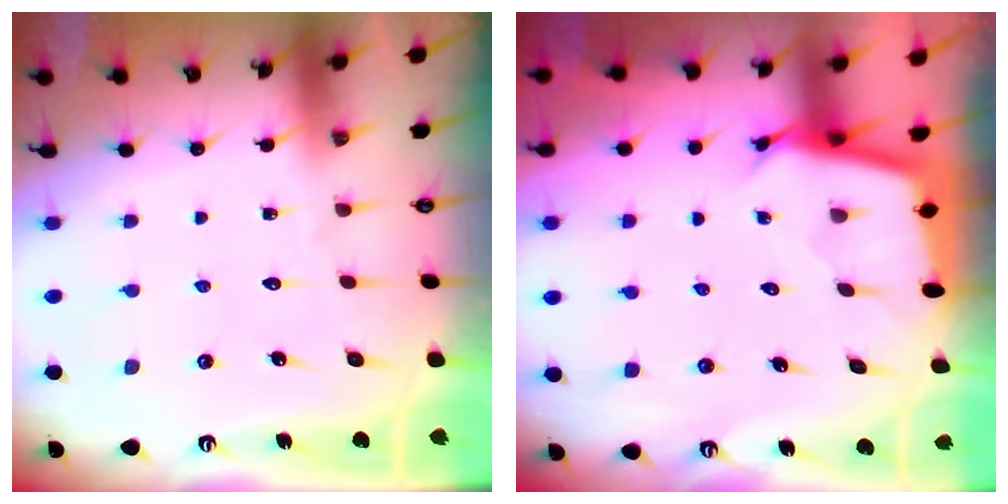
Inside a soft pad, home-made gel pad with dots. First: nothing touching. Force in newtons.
{"total": 2.5, "press": 2.5, "slide": 0.1}